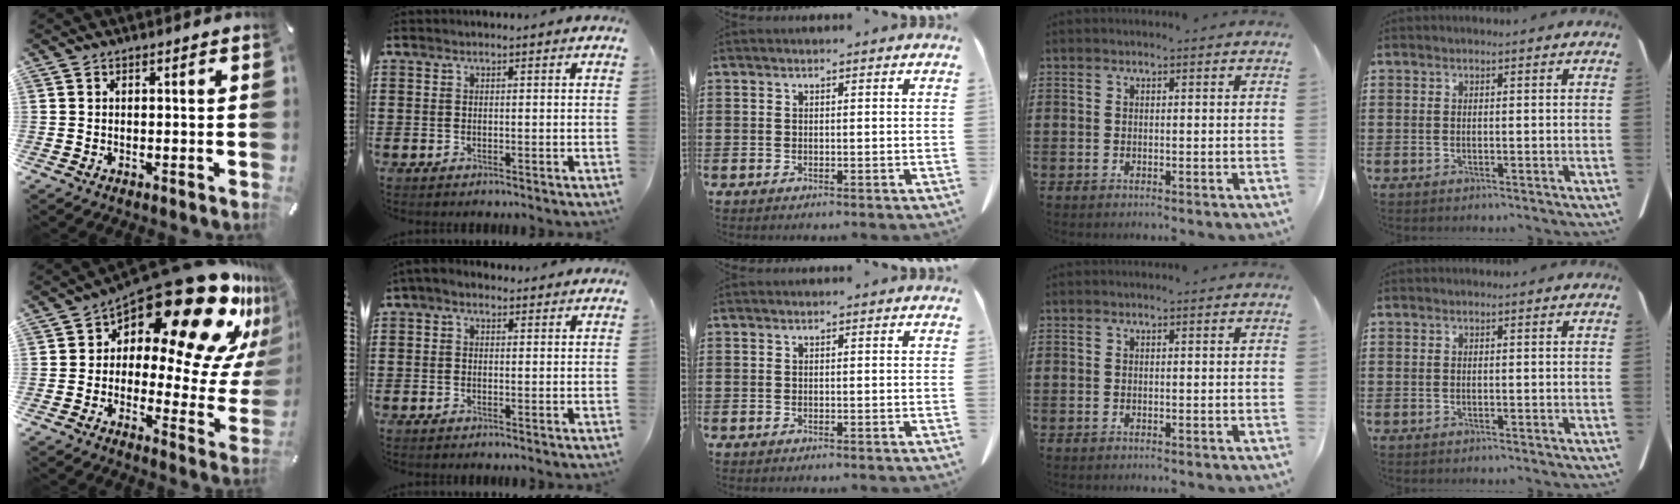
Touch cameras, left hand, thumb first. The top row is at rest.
{"thumb": {"total": 25.3, "force": [15.4, 10.6, 17.1], "torque": [-0.217, -0.141, 0.259]}, "index": {"total": 1.6, "force": [0.7, 1.0, 1.0], "torque": [-0.020, 0.007, 0.013]}}